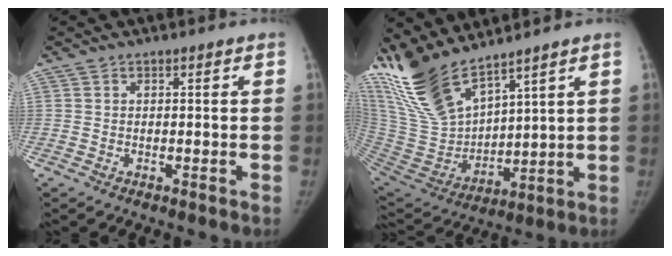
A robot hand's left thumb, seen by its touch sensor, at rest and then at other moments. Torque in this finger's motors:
{"motor_torque": [0.33, 0.22, 1.37, -1.39, 0.14]}